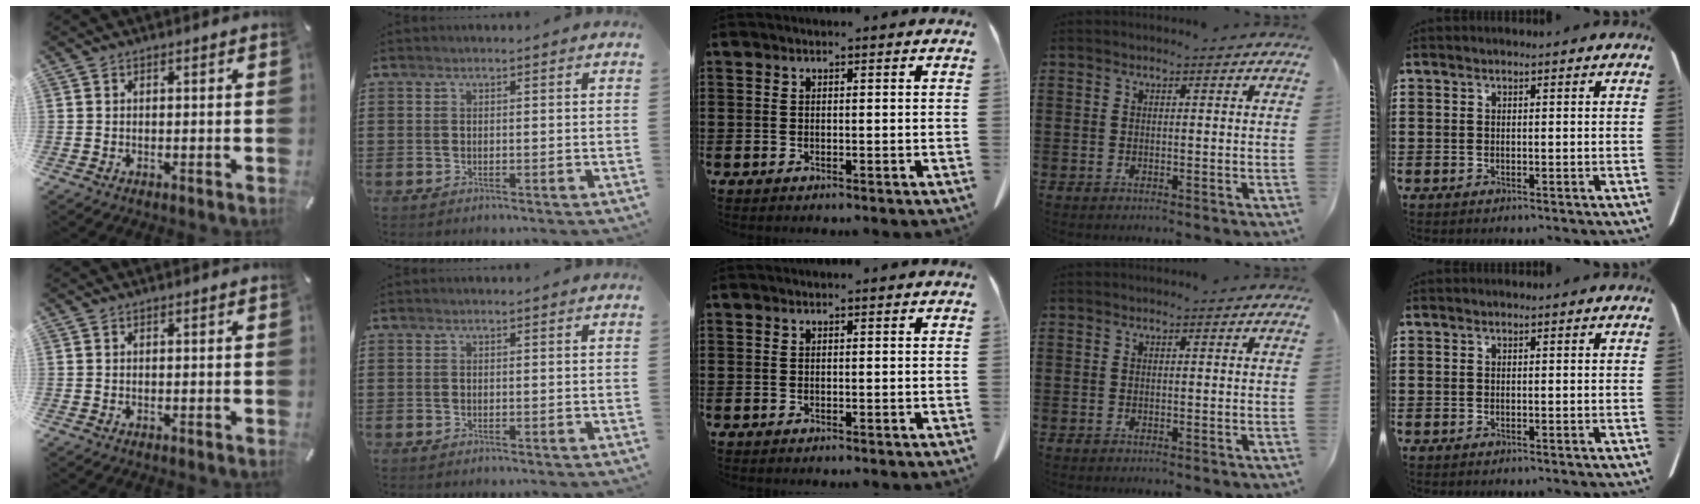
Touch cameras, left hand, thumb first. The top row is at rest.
{}